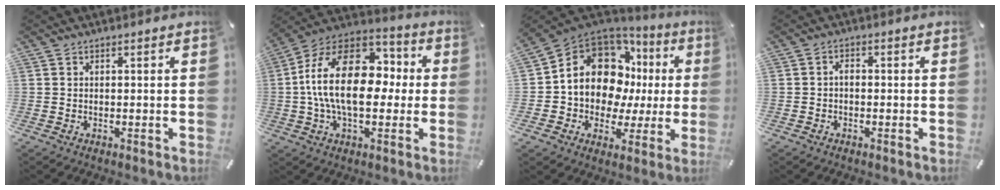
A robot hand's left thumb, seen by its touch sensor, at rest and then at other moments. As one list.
[{"total": 22.3, "force": [0.1, 14.1, 17.3], "torque": [-0.323, 0.020, 0.005]}, {"total": 14.9, "force": [4.2, 11.5, 8.5], "torque": [-0.159, -0.034, 0.080]}, {"total": 1.8, "force": [-0.7, 1.1, 1.2], "torque": [-0.024, 0.006, -0.016]}]